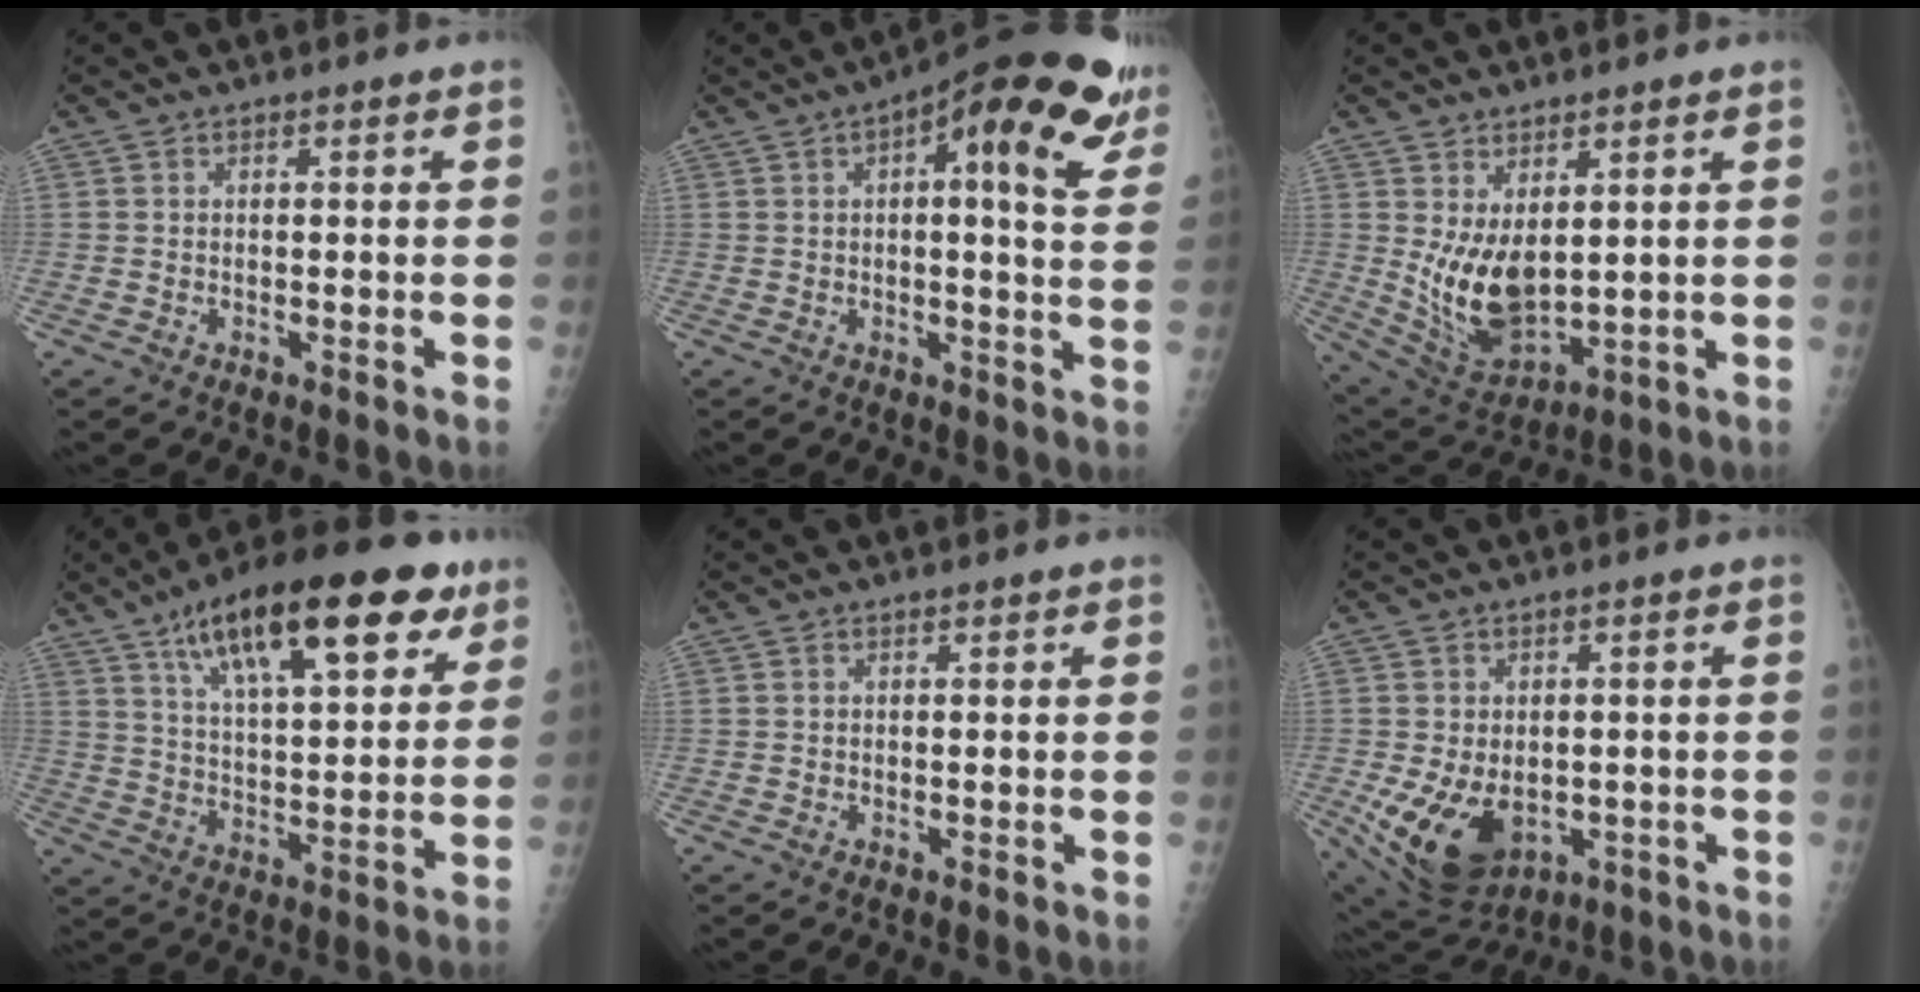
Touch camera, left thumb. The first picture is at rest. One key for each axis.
{"total": 18.6, "fx": 8.8, "fy": 5.9, "fz": 15.3, "tx": -0.183, "ty": -0.012, "tz": 0.107}
{"total": 11.2, "fx": 1.9, "fy": 6.2, "fz": 9.2, "tx": -0.147, "ty": -0.028, "tz": 0.059}
{"total": 24.3, "fx": 13.1, "fy": 8.8, "fz": 18.4, "tx": -0.260, "ty": -0.021, "tz": 0.209}
{"total": 0.0}
{"total": 14.1, "fx": -3.7, "fy": 9.7, "fz": 9.6, "tx": -0.165, "ty": -0.003, "tz": -0.033}